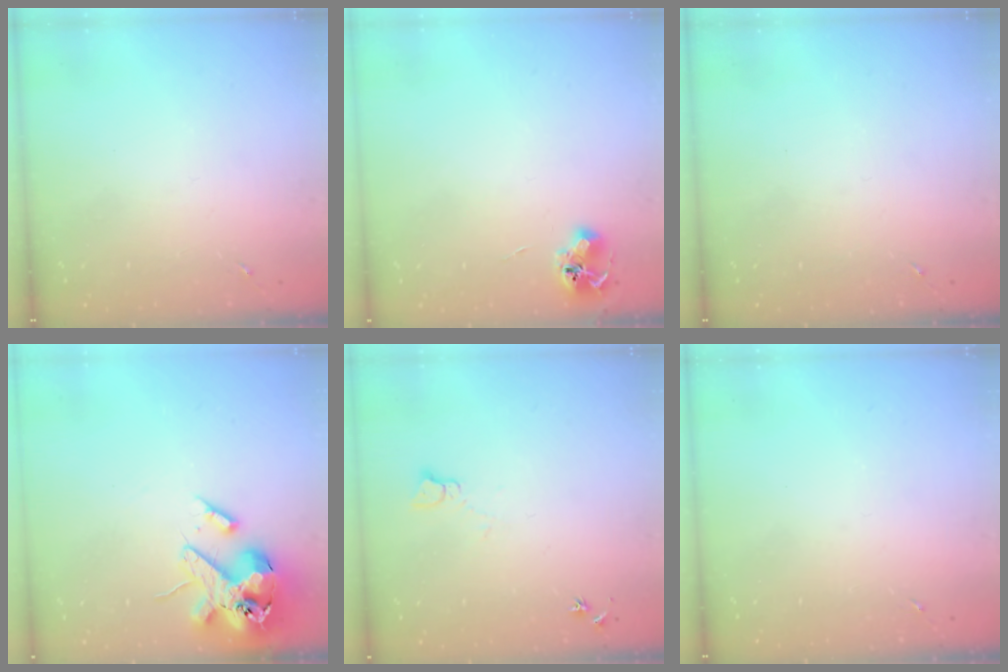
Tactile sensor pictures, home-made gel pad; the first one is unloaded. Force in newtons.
{"total": 6.8, "press": 6.8, "slide": 0.9}
{"total": 0.0}
{"total": 16.9, "press": 16.7, "slide": 2.8}
{"total": 5.4, "press": 5.3, "slide": 0.7}
{"total": 0.0}